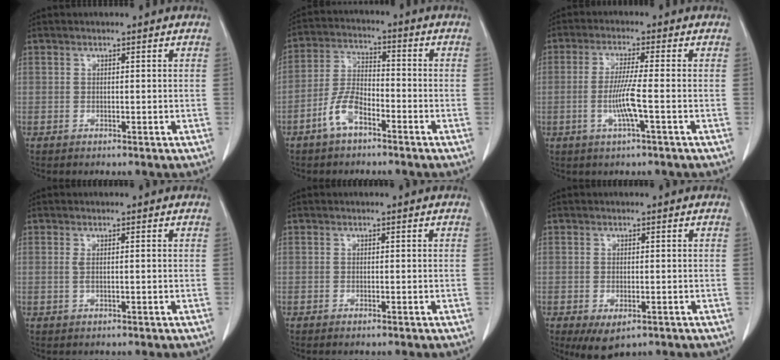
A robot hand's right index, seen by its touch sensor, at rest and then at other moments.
{"total": 6.6, "force": [-3.9, 2.8, 4.6], "torque": [-0.107, 0.008, -0.078]}
{"total": 5.5, "force": [-1.4, -0.5, 5.3], "torque": [-0.109, -0.008, -0.030]}
{"total": 1.0, "force": [0.0, 0.1, 0.9], "torque": [-0.022, 0.001, 0.002]}
{"total": 0.6, "force": [-0.5, 0.0, 0.3], "torque": [-0.015, -0.003, -0.005]}
{"total": 4.4, "force": [-2.3, 2.1, 3.1], "torque": [-0.057, -0.010, -0.027]}